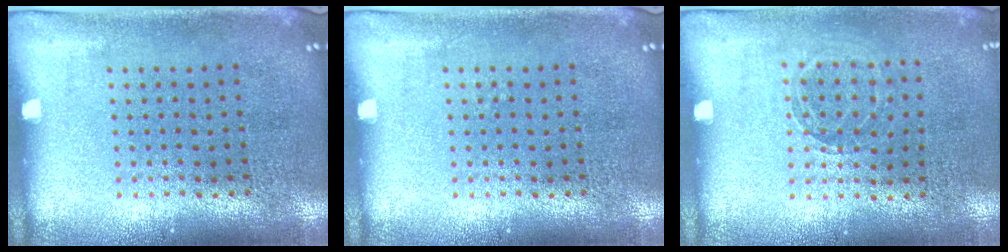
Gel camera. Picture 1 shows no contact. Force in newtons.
{"total": 0.0}
{"total": 0.9, "press": 0.9, "slide": 0.1}